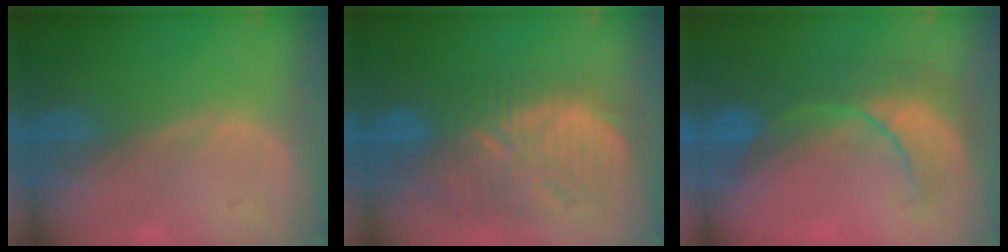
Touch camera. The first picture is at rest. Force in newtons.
{"total": 12.1, "press": 11.2, "slide": 4.6}
{"total": 8.3, "press": 8.2, "slide": 1.1}